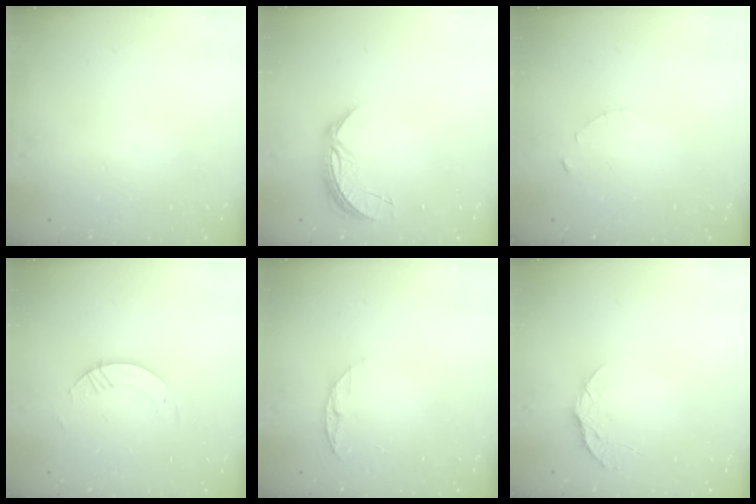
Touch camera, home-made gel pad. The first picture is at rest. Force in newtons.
{"total": 6.9, "press": 6.8, "slide": 0.5}
{"total": 1.0, "press": 1.0, "slide": 0.2}
{"total": 3.7, "press": 3.7, "slide": 0.3}
{"total": 6.4, "press": 6.3, "slide": 0.7}
{"total": 8.1, "press": 8.1, "slide": 0.7}